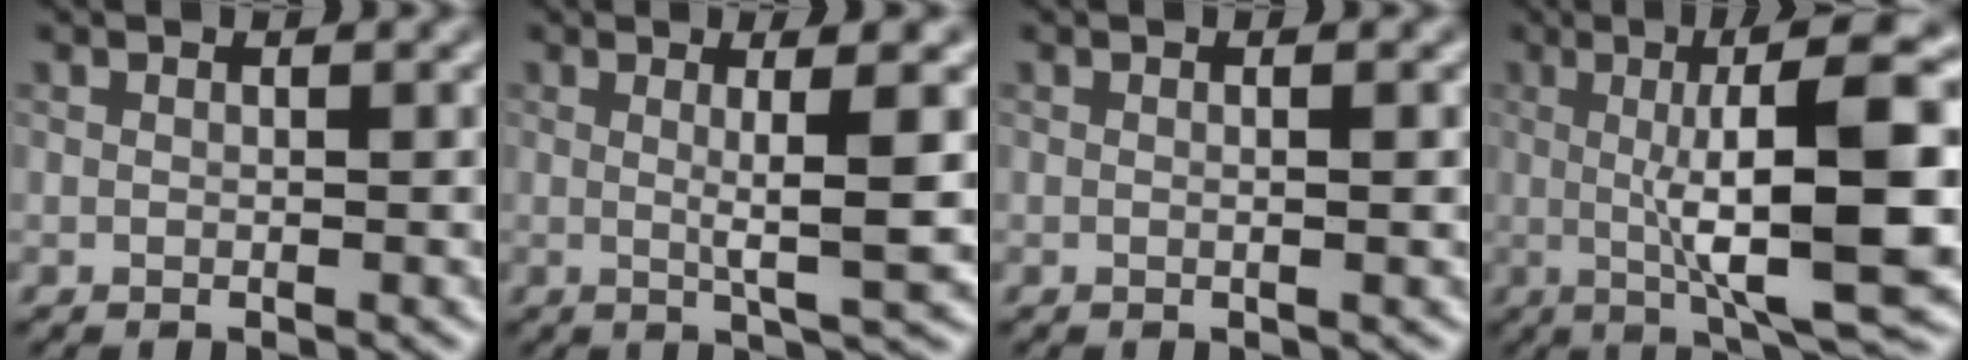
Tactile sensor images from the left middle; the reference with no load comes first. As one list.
[{"total": 4.8, "force": [0.3, 0.2, 4.8], "torque": [-0.081, 0.003, 0.017]}, {"total": 1.0, "force": [-0.1, 0.3, 1.0], "torque": [-0.011, 0.005, -0.009]}, {"total": 12.3, "force": [-0.5, 2.0, 12.2], "torque": [-0.172, 0.014, 0.008]}]